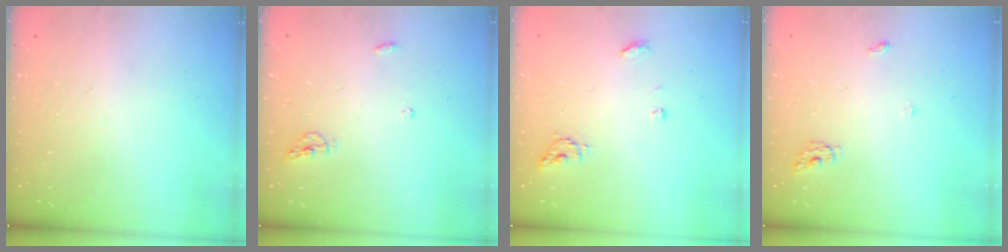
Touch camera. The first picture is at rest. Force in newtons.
{"total": 5.0, "press": 4.9, "slide": 0.2}
{"total": 5.2, "press": 5.2, "slide": 0.0}
{"total": 4.4, "press": 4.4, "slide": 0.3}